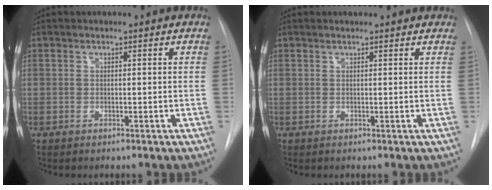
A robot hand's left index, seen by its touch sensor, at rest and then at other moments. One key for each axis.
{"total": 3.4, "fx": 3.0, "fy": 0.9, "fz": 1.3, "tx": -0.016, "ty": 0.019, "tz": 0.031}